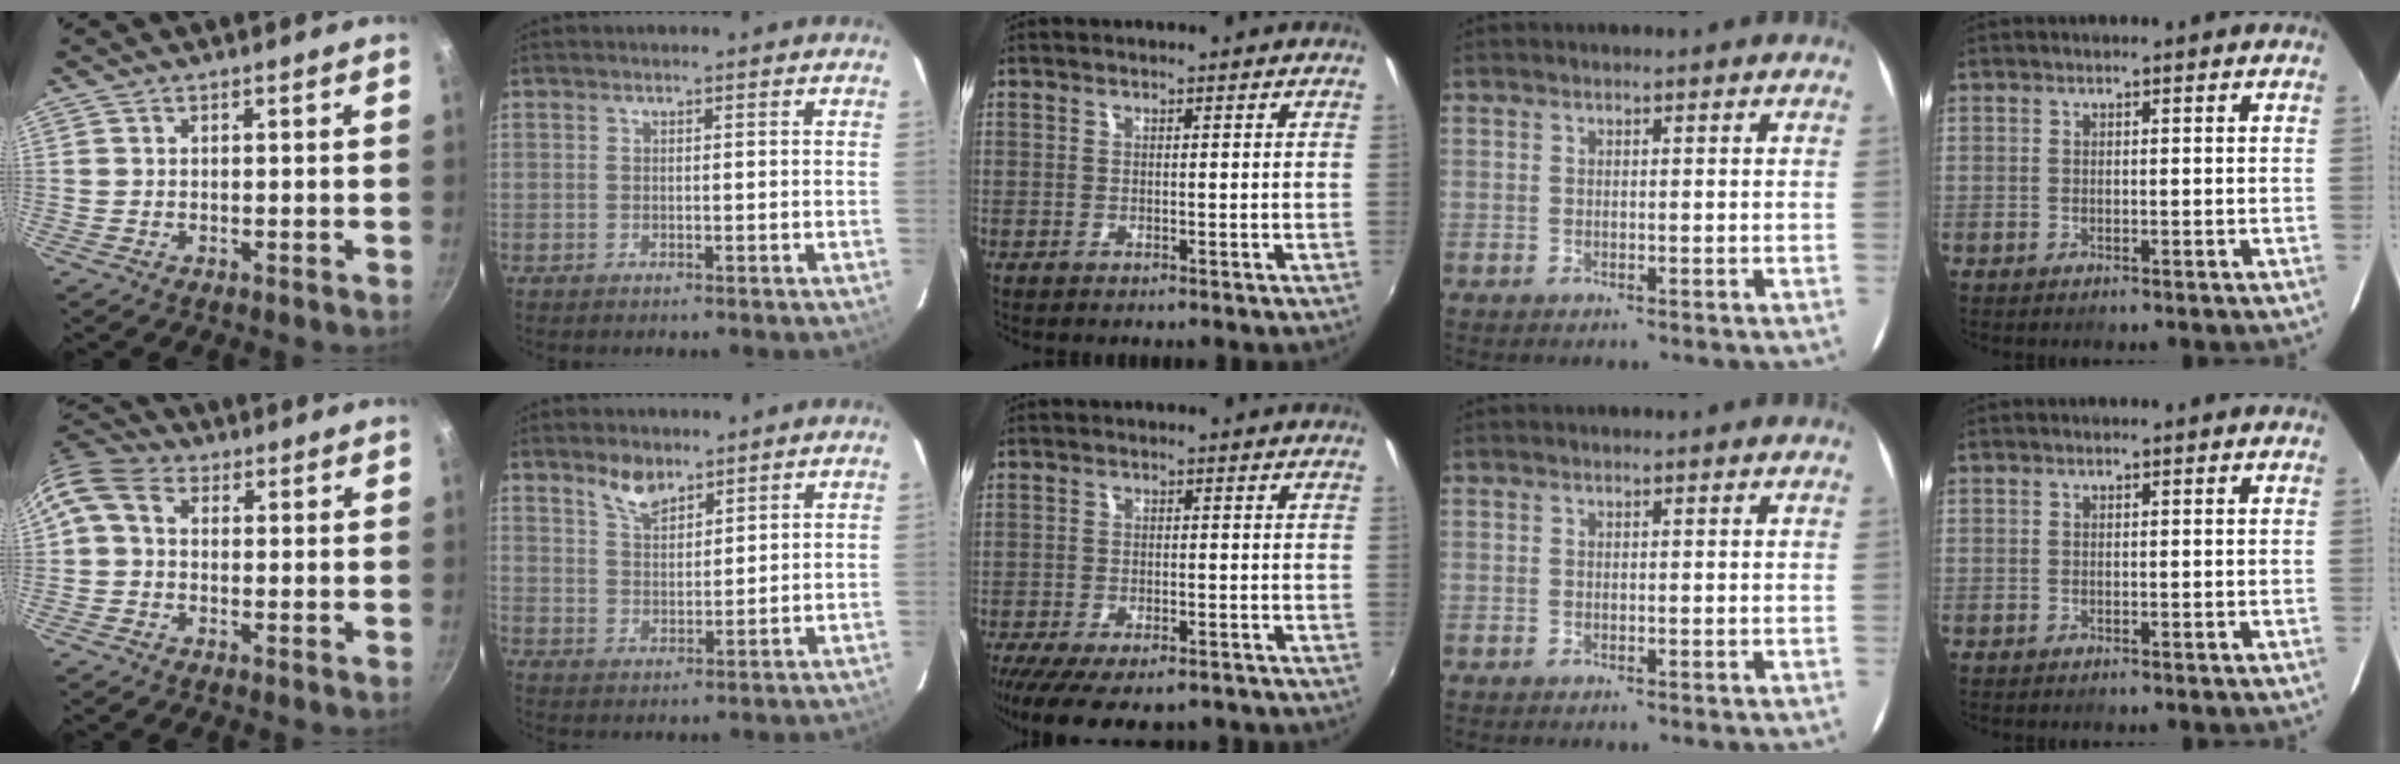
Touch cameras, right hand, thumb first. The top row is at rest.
{"thumb": {"total": 7.8, "force": [1.0, 5.9, 5.1], "torque": [-0.109, 0.024, 0.001]}, "index": {"total": 5.2, "force": [4.1, 2.2, 2.4], "torque": [-0.041, 0.003, 0.078]}, "middle": {"total": 12.5, "force": [-9.5, 4.1, 6.9], "torque": [-0.149, -0.046, -0.149]}}